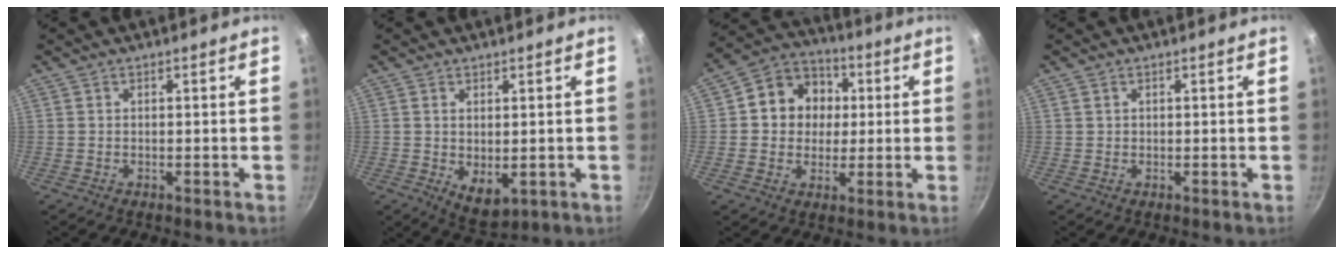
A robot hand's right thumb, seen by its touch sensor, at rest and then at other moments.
{"total": 5.5, "force": [-0.1, 3.2, 4.4], "torque": [-0.065, -0.019, 0.010]}
{"total": 11.7, "force": [1.7, 10.3, 5.3], "torque": [-0.053, 0.014, 0.012]}
{"total": 0.6, "force": [0.3, 0.5, 0.2], "torque": [0.000, 0.004, 0.004]}